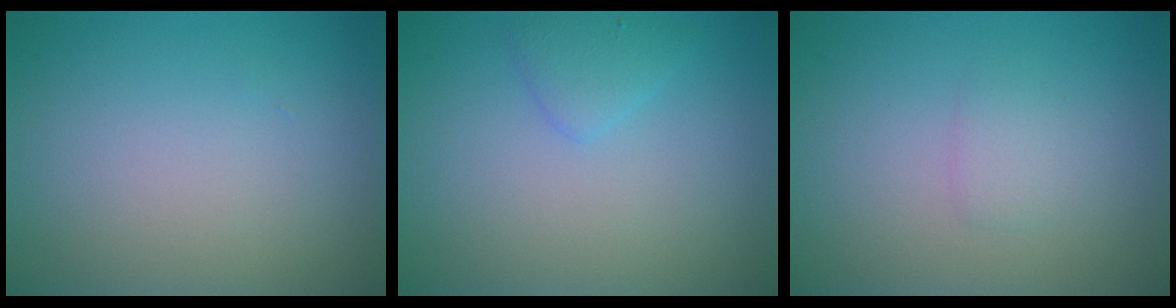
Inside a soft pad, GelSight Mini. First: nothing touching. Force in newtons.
{"total": 1.5, "press": 1.5, "slide": 0.1}
{"total": 1.2, "press": 1.2, "slide": 0.1}